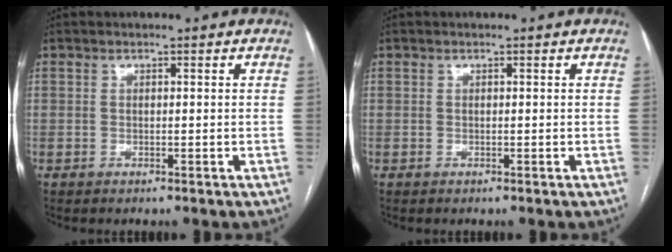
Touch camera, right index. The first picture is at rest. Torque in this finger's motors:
{"motor_torque": [0.00, 0.00, 0.00, 0.00]}